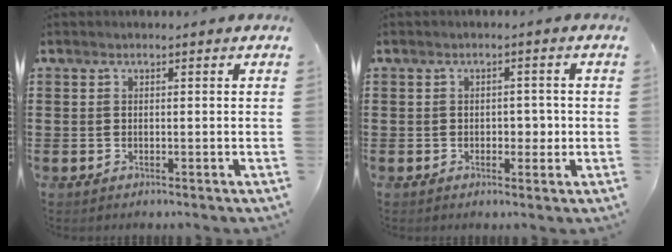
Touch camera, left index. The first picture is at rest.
{"total": 2.5, "force": [-0.3, 1.6, 1.9], "torque": [-0.029, 0.002, -0.010]}